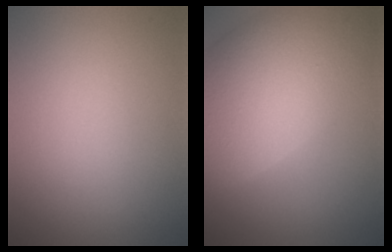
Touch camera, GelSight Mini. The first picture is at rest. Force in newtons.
{"total": 11.8, "press": 11.8, "slide": 0.5}